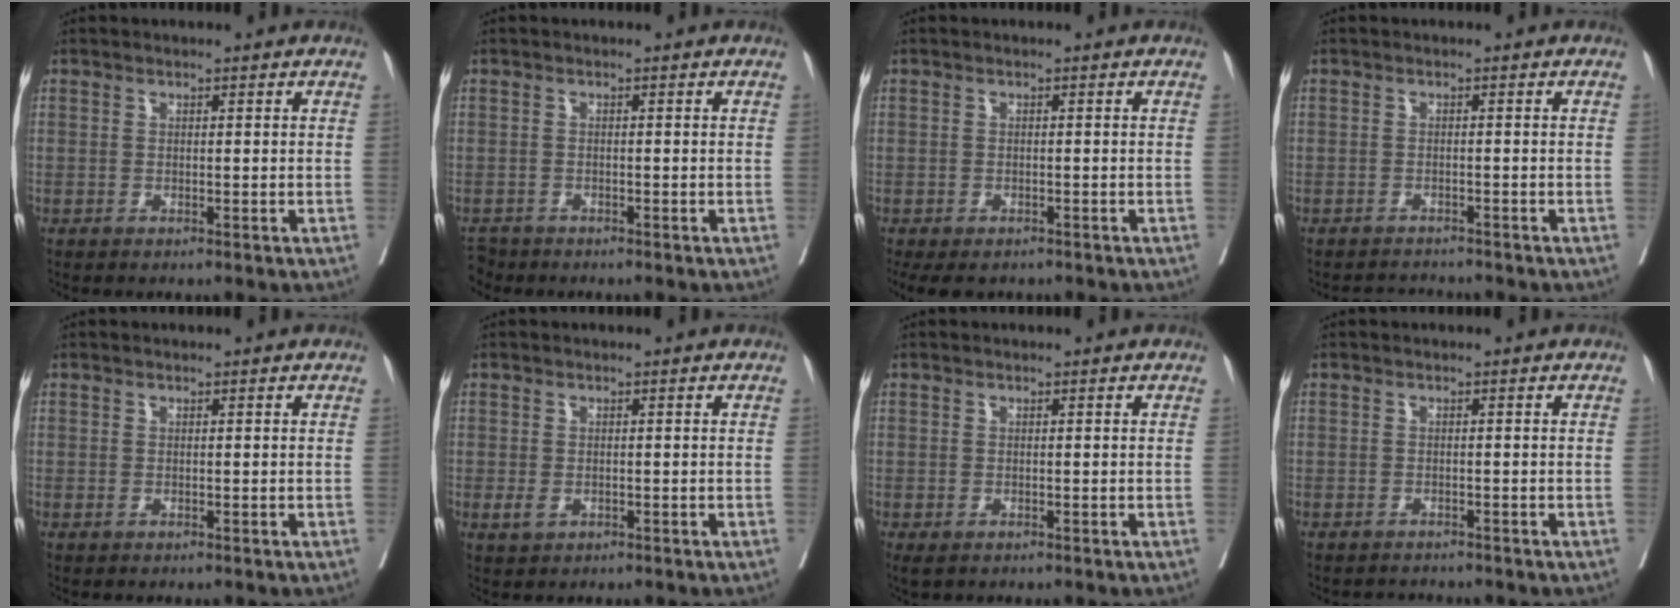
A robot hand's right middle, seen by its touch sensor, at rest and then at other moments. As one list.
[{"total": 2.1, "force": [-2.0, 0.8, -0.2], "torque": [0.001, -0.005, -0.036]}, {"total": 6.3, "force": [-4.7, 3.2, 2.7], "torque": [-0.044, -0.010, -0.066]}, {"total": 2.5, "force": [-2.4, -0.2, -0.4], "torque": [0.007, -0.012, -0.037]}, {"total": 0.0}, {"total": 1.7, "force": [-0.5, 1.2, 1.2], "torque": [-0.023, -0.002, -0.002]}, {"total": 1.4, "force": [-0.7, 0.8, 0.9], "torque": [-0.014, -0.004, -0.006]}, {"total": 1.7, "force": [-1.6, 0.3, -0.2], "torque": [0.003, -0.005, -0.023]}]